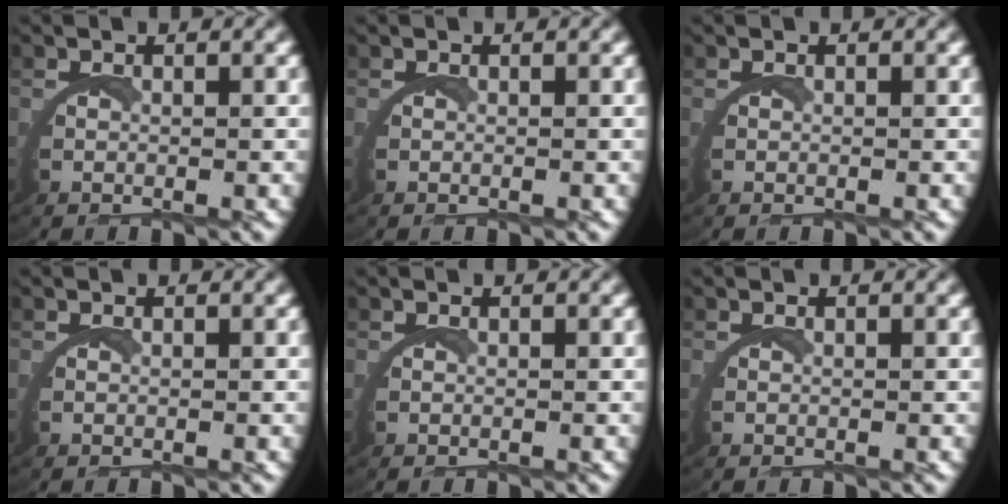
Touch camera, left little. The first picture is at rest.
{"total": 0.0}
{"total": 0.0}
{"total": 0.0}
{"total": 0.0}
{"total": 0.0}